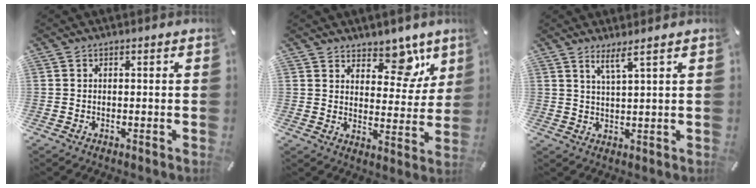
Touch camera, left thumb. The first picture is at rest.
{"total": 9.4, "force": [6.7, 5.4, 3.7], "torque": [-0.023, -0.060, 0.114]}
{"total": 3.9, "force": [3.1, -0.2, 2.4], "torque": [-0.055, -0.010, 0.054]}